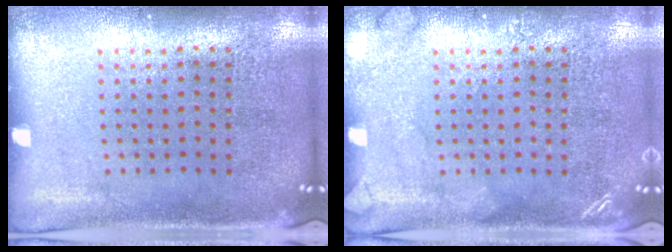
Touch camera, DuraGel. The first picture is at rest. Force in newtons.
{"total": 1.5, "press": 1.5, "slide": 0.2}